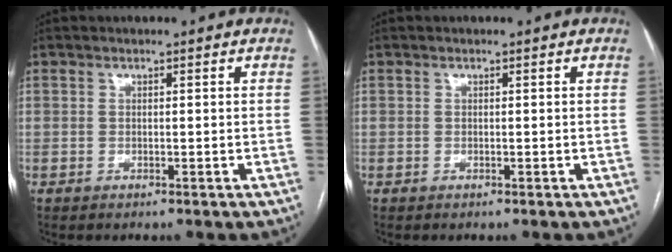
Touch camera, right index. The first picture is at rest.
{"total": 0.0}